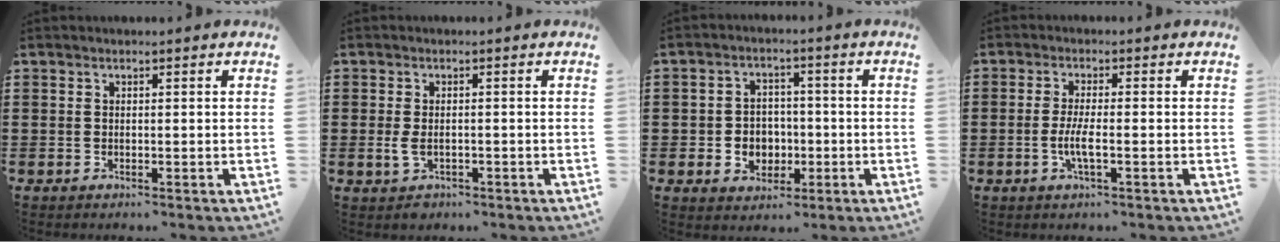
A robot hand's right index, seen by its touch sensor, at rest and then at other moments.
{"total": 2.4, "force": [-0.5, 1.2, 2.0], "torque": [-0.049, -0.006, -0.012]}
{"total": 4.5, "force": [-0.9, 4.0, 1.7], "torque": [-0.037, 0.005, -0.019]}
{"total": 3.8, "force": [-1.1, 0.5, 3.6], "torque": [-0.077, -0.008, -0.026]}